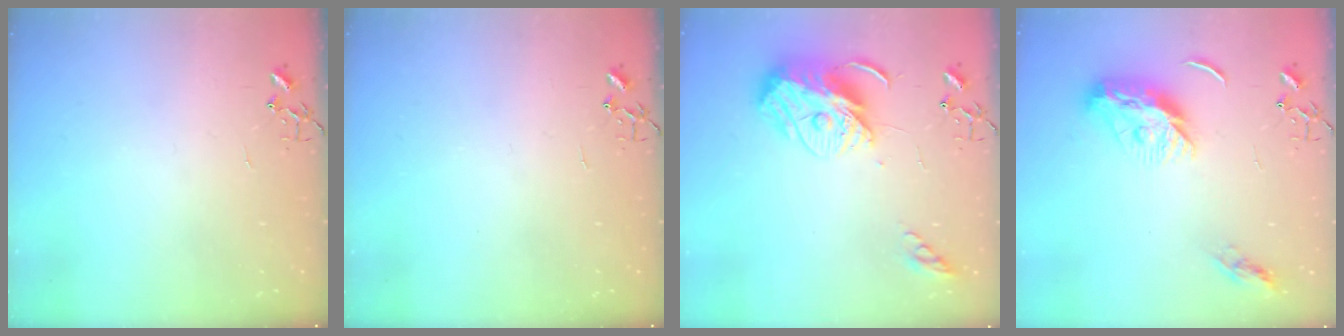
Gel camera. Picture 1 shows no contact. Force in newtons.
{"total": 0.0}
{"total": 13.5, "press": 13.4, "slide": 1.2}
{"total": 12.0, "press": 12.0, "slide": 0.3}